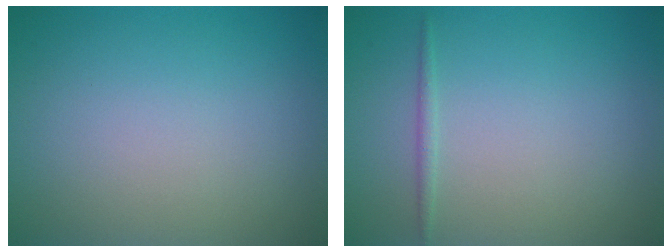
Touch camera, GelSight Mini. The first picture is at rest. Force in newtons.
{"total": 0.7, "press": 0.7, "slide": 0.0}